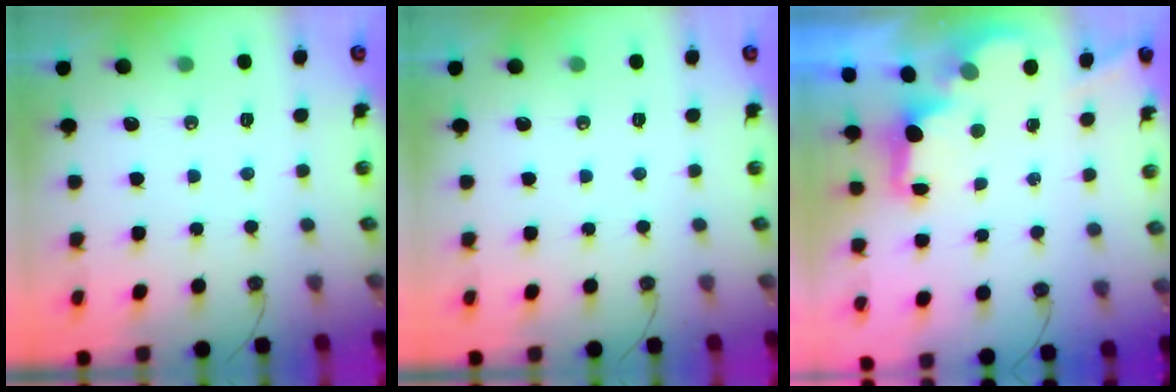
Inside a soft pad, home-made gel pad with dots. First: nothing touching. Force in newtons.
{"total": 0.0}
{"total": 1.9, "press": 1.8, "slide": 0.6}